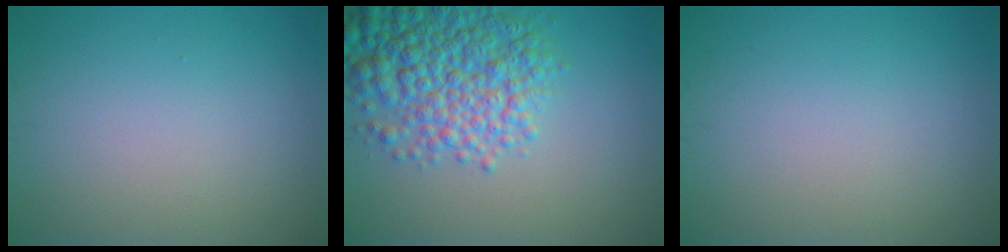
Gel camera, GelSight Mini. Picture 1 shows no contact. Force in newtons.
{"total": 7.7, "press": 7.7, "slide": 0.2}
{"total": 0.0}